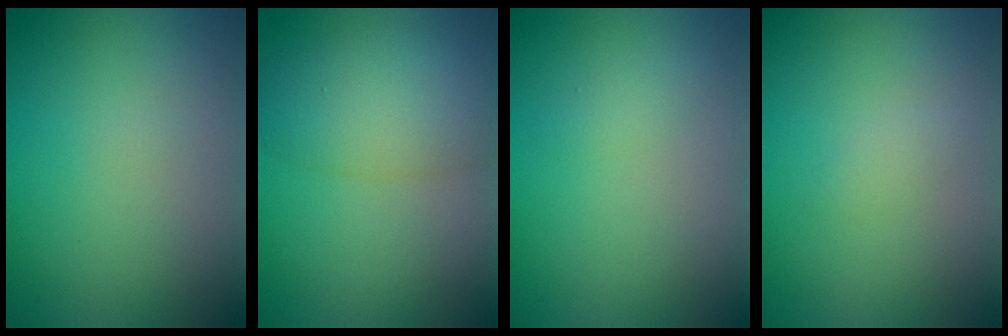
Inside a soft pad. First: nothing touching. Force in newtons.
{"total": 5.7, "press": 5.7, "slide": 0.5}
{"total": 0.9, "press": 0.9, "slide": 0.1}
{"total": 0.9, "press": 0.9, "slide": 0.0}